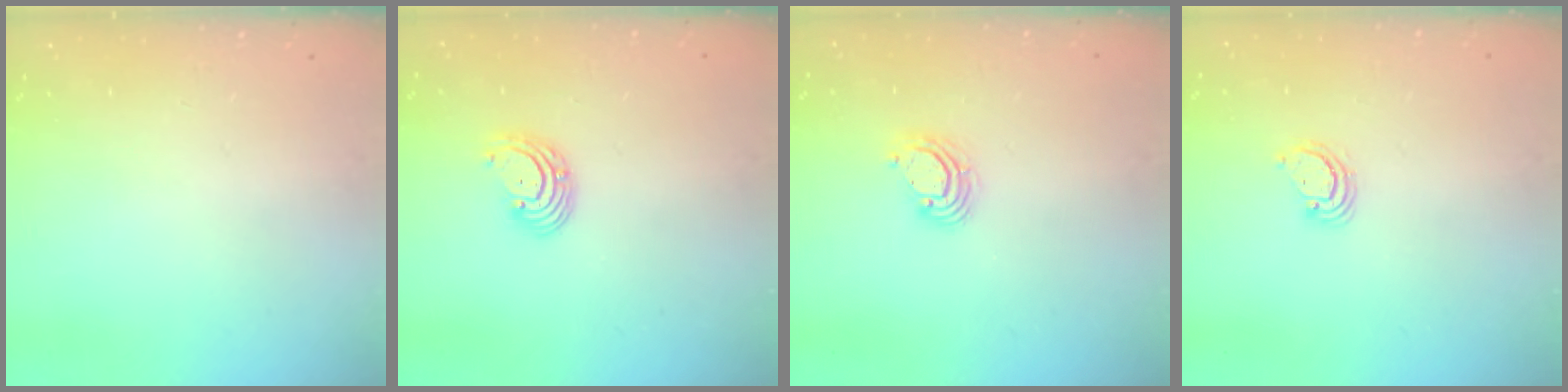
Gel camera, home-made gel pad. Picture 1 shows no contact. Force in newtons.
{"total": 3.9, "press": 3.9, "slide": 0.3}
{"total": 6.1, "press": 6.1, "slide": 0.5}
{"total": 2.9, "press": 2.9, "slide": 0.3}